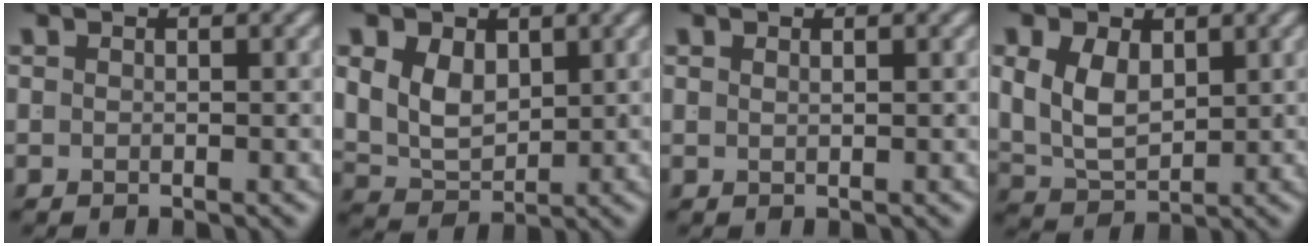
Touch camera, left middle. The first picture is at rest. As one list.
[{"total": 7.1, "force": [0.8, 5.9, 3.9], "torque": [-0.098, -0.025, 0.024]}, {"total": 1.1, "force": [0.4, -1.0, 0.1], "torque": [0.007, -0.002, 0.012]}, {"total": 6.6, "force": [0.6, 5.2, 4.0], "torque": [-0.096, -0.023, 0.021]}]